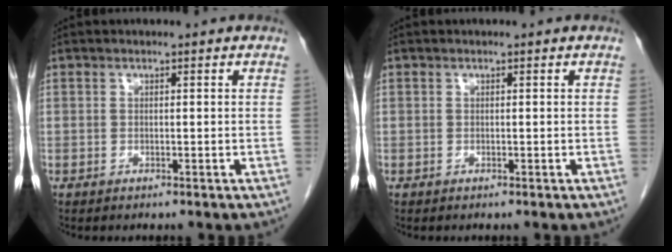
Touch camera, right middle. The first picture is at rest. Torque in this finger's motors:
{"motor_torque": [0.00, 0.00, 0.00, -0.01]}